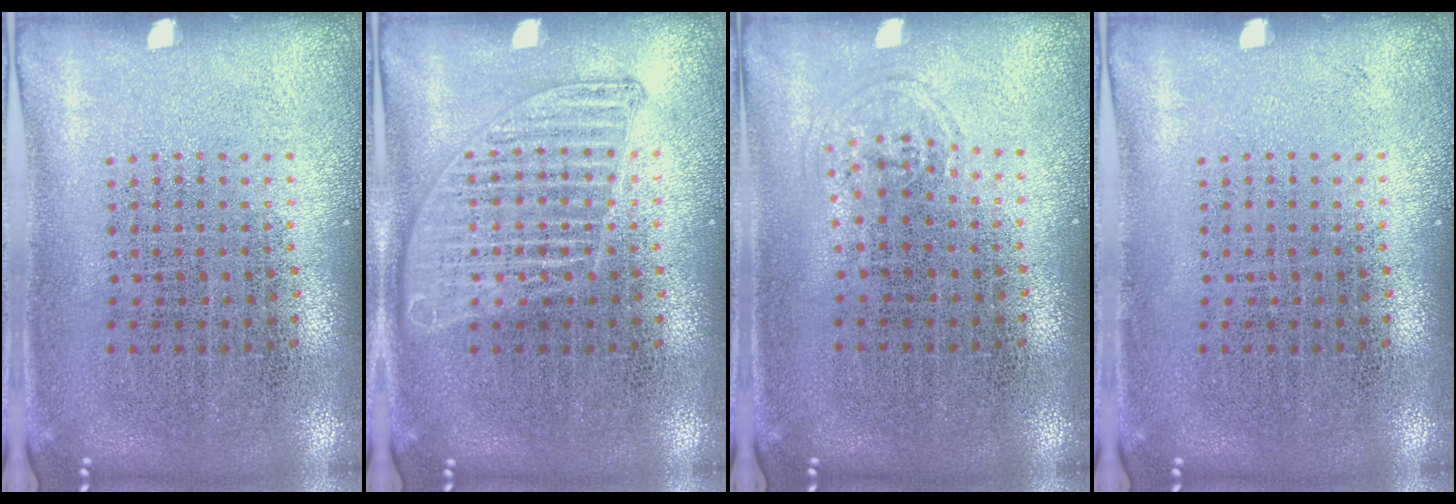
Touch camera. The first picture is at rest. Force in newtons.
{"total": 2.1, "press": 2.1, "slide": 0.3}
{"total": 0.6, "press": 0.5, "slide": 0.3}
{"total": 0.0}